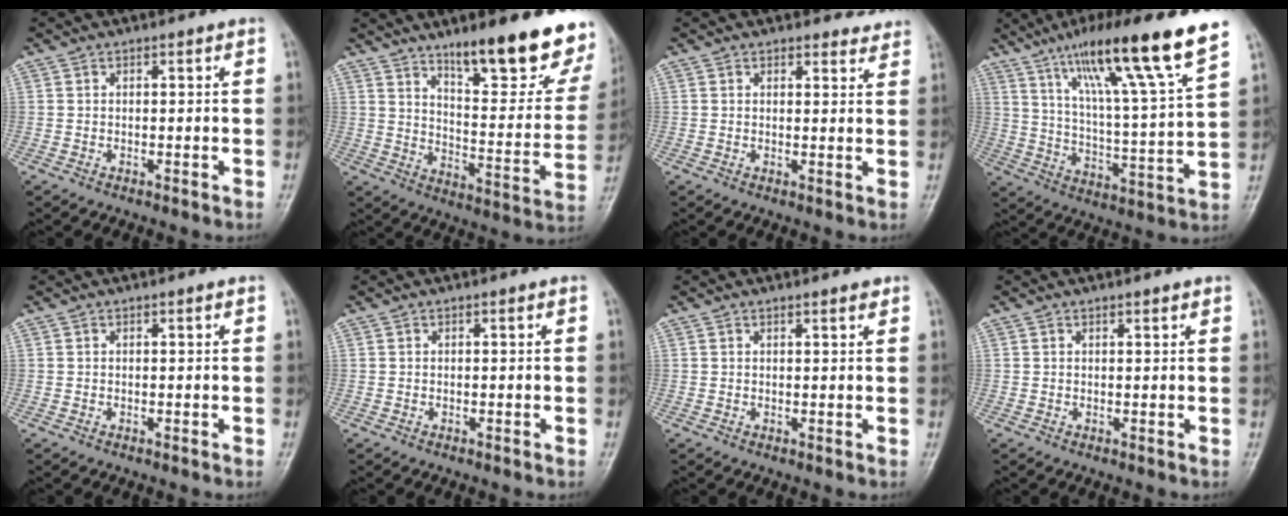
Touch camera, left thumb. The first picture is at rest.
{"total": 22.7, "force": [15.4, 6.2, 15.6], "torque": [-0.169, -0.087, 0.222]}
{"total": 3.1, "force": [2.9, 1.1, -0.1], "torque": [0.022, -0.021, 0.024]}
{"total": 20.2, "force": [12.8, 1.8, 15.5], "torque": [-0.239, -0.046, 0.212]}
{"total": 0.0}
{"total": 0.0}
{"total": 1.2, "force": [1.0, 0.2, 0.7], "torque": [-0.008, -0.006, 0.014]}
{"total": 1.0, "force": [0.8, 0.2, 0.6], "torque": [-0.008, -0.004, 0.012]}